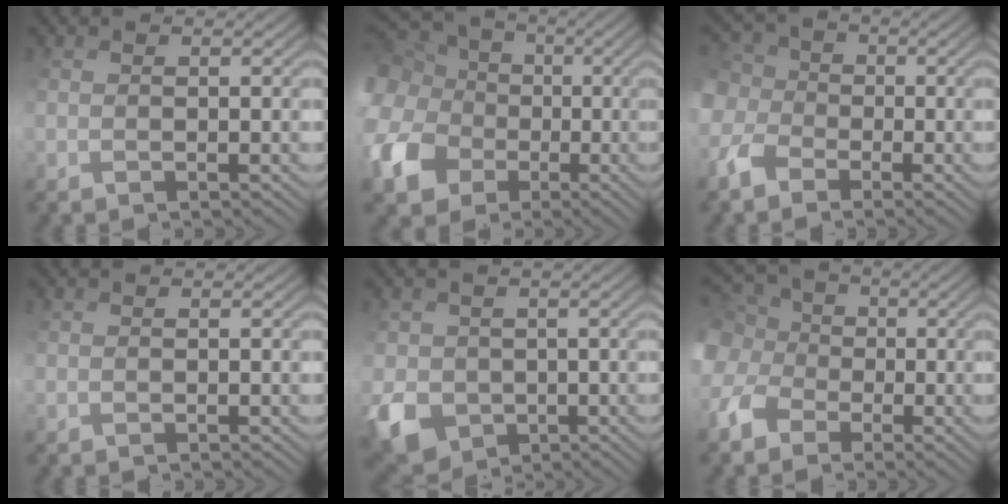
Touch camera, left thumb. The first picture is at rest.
{"total": 17.0, "force": [0.8, 14.8, 8.4], "torque": [-0.250, -0.014, -0.008]}
{"total": 6.0, "force": [-1.9, 4.9, 2.8], "torque": [-0.091, -0.001, -0.042]}
{"total": 0.0}
{"total": 6.4, "force": [-0.9, 5.8, 2.6], "torque": [-0.078, -0.008, -0.022]}
{"total": 9.7, "force": [-1.5, 8.2, 4.9], "torque": [-0.171, -0.011, -0.039]}